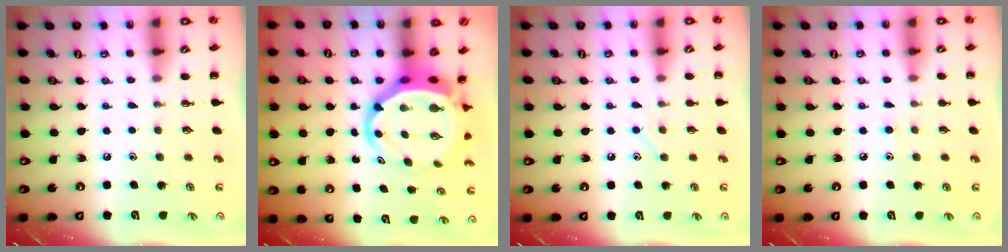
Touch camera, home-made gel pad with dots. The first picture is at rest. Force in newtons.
{"total": 8.3, "press": 8.0, "slide": 2.4}
{"total": 5.6, "press": 5.5, "slide": 1.1}
{"total": 6.2, "press": 5.8, "slide": 2.2}